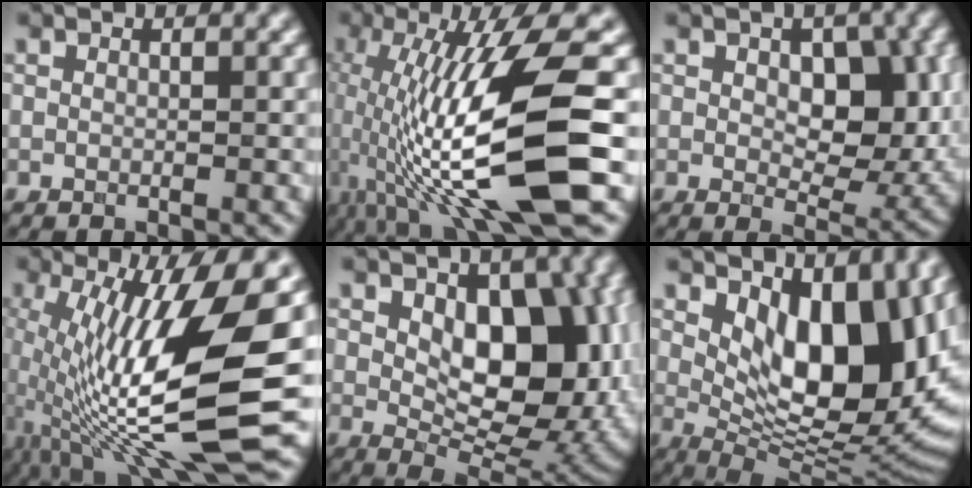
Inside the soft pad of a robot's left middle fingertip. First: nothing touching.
{"total": 13.5, "force": [-2.3, 2.6, 13.1], "torque": [-0.236, 0.002, -0.034]}
{"total": 7.8, "force": [1.1, 4.7, 6.2], "torque": [-0.080, -0.014, 0.022]}
{"total": 14.0, "force": [-1.2, 3.7, 13.4], "torque": [-0.256, -0.008, -0.019]}
{"total": 11.2, "force": [1.6, 6.7, 8.8], "torque": [-0.111, -0.011, 0.029]}
{"total": 12.4, "force": [3.2, 6.2, 10.3], "torque": [-0.130, -0.018, 0.062]}